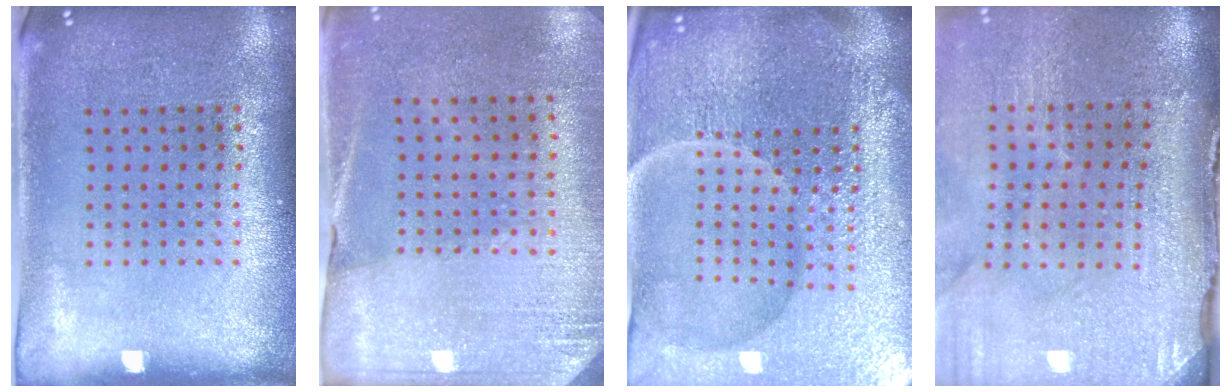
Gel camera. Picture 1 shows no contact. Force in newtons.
{"total": 2.6, "press": 2.4, "slide": 1.1}
{"total": 7.0, "press": 6.2, "slide": 3.4}
{"total": 4.4, "press": 3.7, "slide": 2.4}